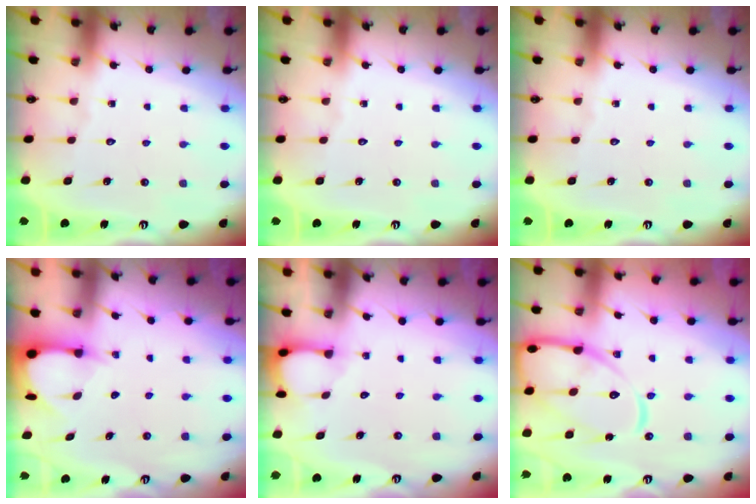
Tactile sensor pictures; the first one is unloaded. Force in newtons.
{"total": 0.0}
{"total": 0.0}
{"total": 3.6, "press": 3.6, "slide": 0.3}
{"total": 2.3, "press": 2.3, "slide": 0.3}
{"total": 16.8, "press": 16.7, "slide": 1.7}